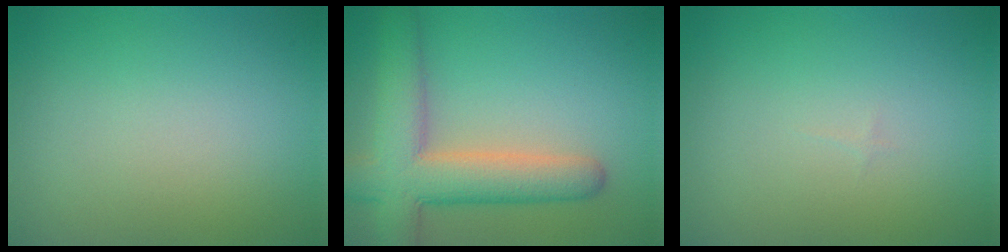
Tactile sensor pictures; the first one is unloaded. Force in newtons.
{"total": 7.7, "press": 7.6, "slide": 0.6}
{"total": 0.0}